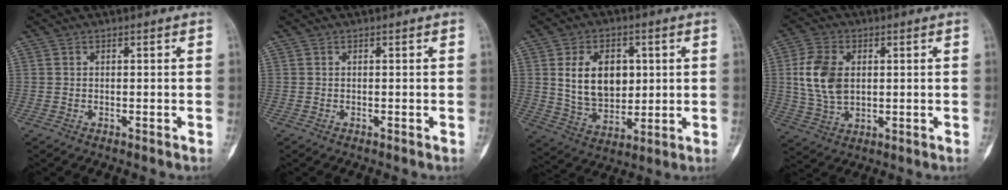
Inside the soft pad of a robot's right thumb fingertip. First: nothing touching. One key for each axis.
{"total": 0.0}
{"total": 13.4, "fx": 2.7, "fy": 9.1, "fz": 9.5, "tx": -0.117, "ty": -0.015, "tz": 0.057}
{"total": 10.7, "fx": 1.6, "fy": 7.1, "fz": 7.9, "tx": -0.156, "ty": -0.001, "tz": 0.037}